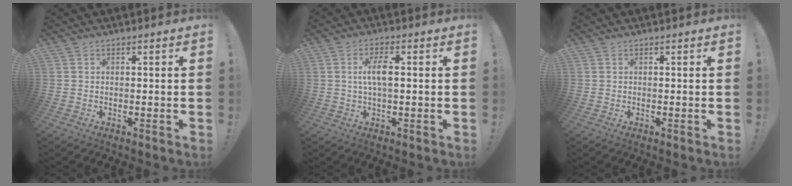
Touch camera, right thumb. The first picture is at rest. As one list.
[{"total": 6.0, "force": [0.3, 2.0, 5.6], "torque": [-0.109, 0.008, 0.001]}, {"total": 0.0}]